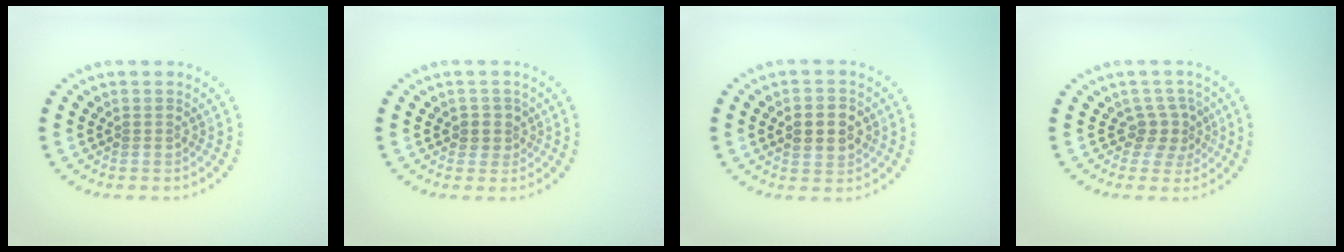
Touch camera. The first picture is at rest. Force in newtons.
{"total": 1.5, "press": 1.3, "slide": 0.8}
{"total": 4.0, "press": 4.0, "slide": 0.2}
{"total": 2.3, "press": 1.6, "slide": 1.7}